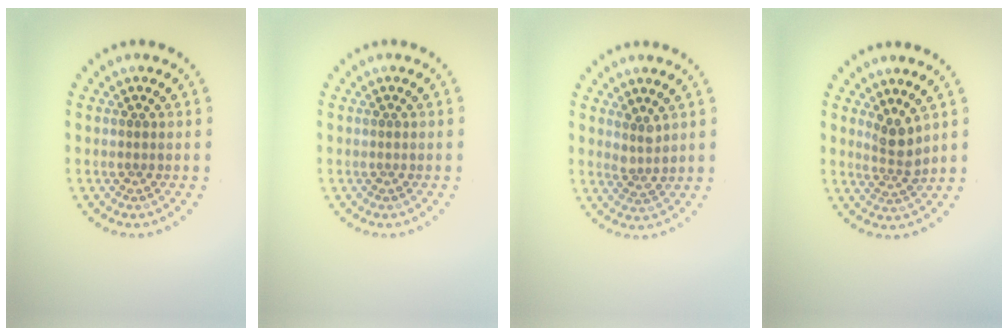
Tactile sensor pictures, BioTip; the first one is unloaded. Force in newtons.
{"total": 0.0}
{"total": 1.8, "press": 1.3, "slide": 1.2}
{"total": 2.4, "press": 1.7, "slide": 1.6}